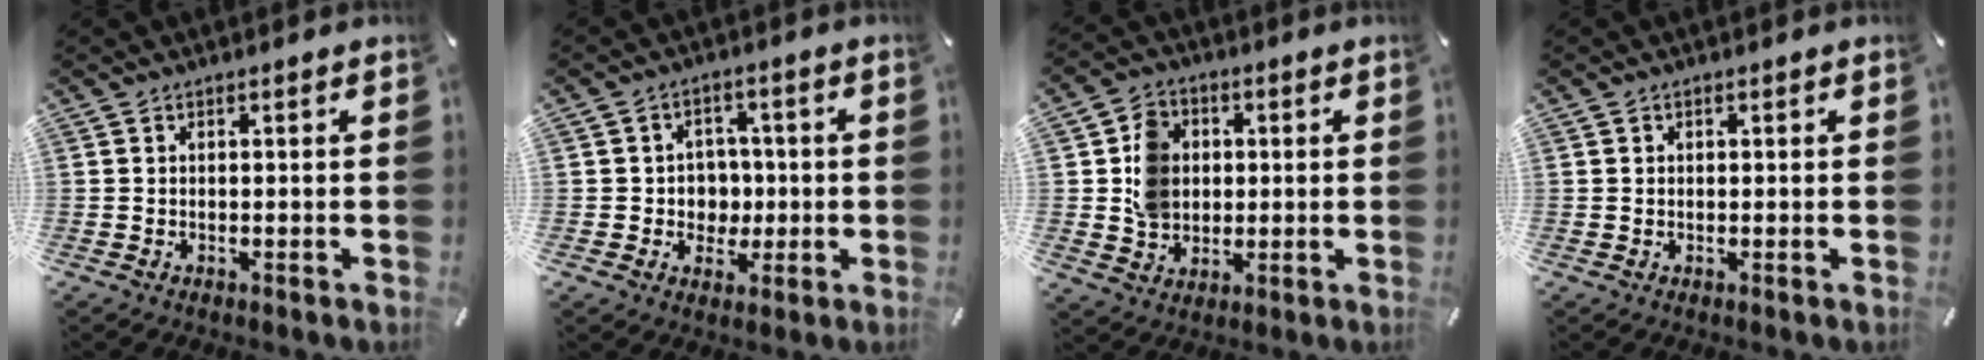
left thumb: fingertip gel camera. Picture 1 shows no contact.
{"total": 6.0, "force": [-0.6, 5.9, 1.1], "torque": [-0.012, 0.006, -0.012]}
{"total": 9.3, "force": [0.9, 8.2, 4.2], "torque": [-0.060, 0.013, 0.021]}
{"total": 0.8, "force": [0.2, 0.8, 0.1], "torque": [-0.002, 0.006, 0.002]}